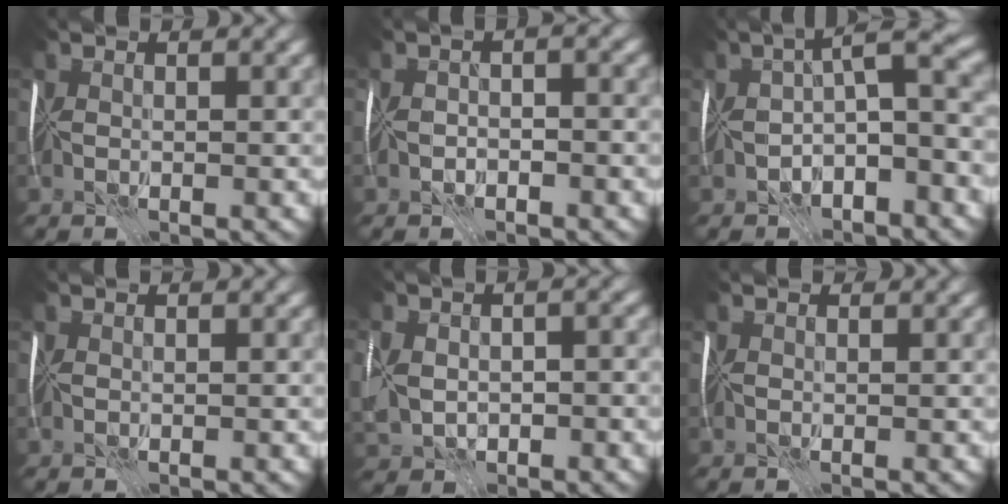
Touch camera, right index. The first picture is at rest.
{"total": 1.7, "force": [-1.3, 0.7, 1.0], "torque": [-0.010, 0.002, -0.023]}
{"total": 6.2, "force": [-2.1, 1.8, 5.5], "torque": [-0.084, 0.008, -0.045]}
{"total": 0.0}
{"total": 4.9, "force": [-1.5, 3.3, 3.4], "torque": [-0.067, -0.011, -0.028]}
{"total": 0.6, "force": [0.5, 0.3, 0.2], "torque": [-0.004, 0.000, 0.003]}